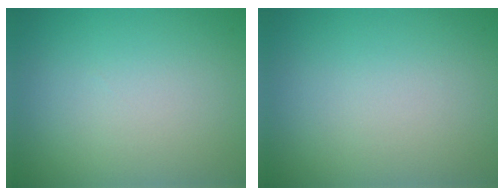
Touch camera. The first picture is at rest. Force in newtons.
{"total": 0.0}